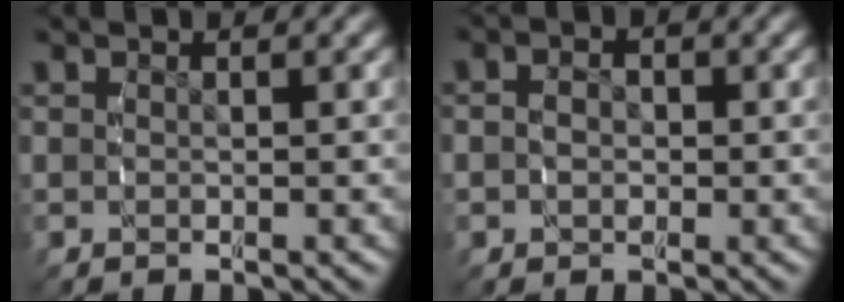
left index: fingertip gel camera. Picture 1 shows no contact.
{"total": 2.1, "force": [-0.3, 1.8, 1.1], "torque": [-0.035, -0.013, 0.000]}